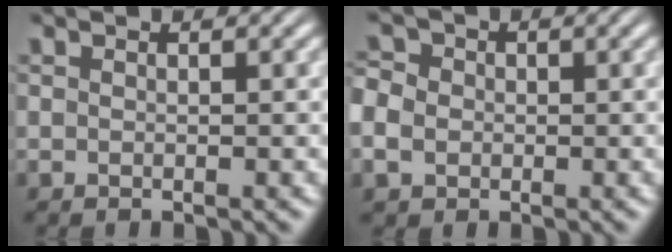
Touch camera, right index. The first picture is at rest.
{"total": 4.3, "force": [-0.4, 4.0, 1.7], "torque": [-0.048, -0.010, -0.010]}